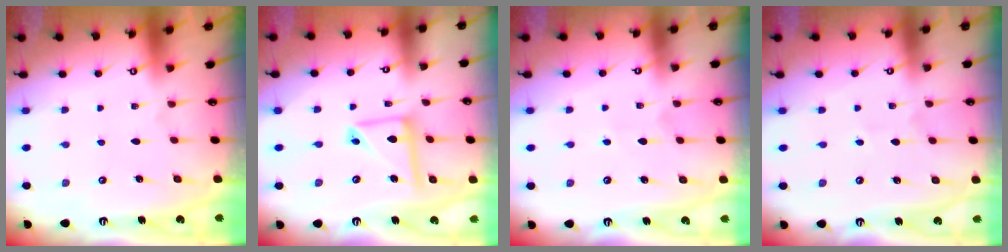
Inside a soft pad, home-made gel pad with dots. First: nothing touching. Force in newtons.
{"total": 10.5, "press": 10.5, "slide": 0.9}
{"total": 4.9, "press": 4.9, "slide": 0.5}
{"total": 1.9, "press": 1.9, "slide": 0.5}